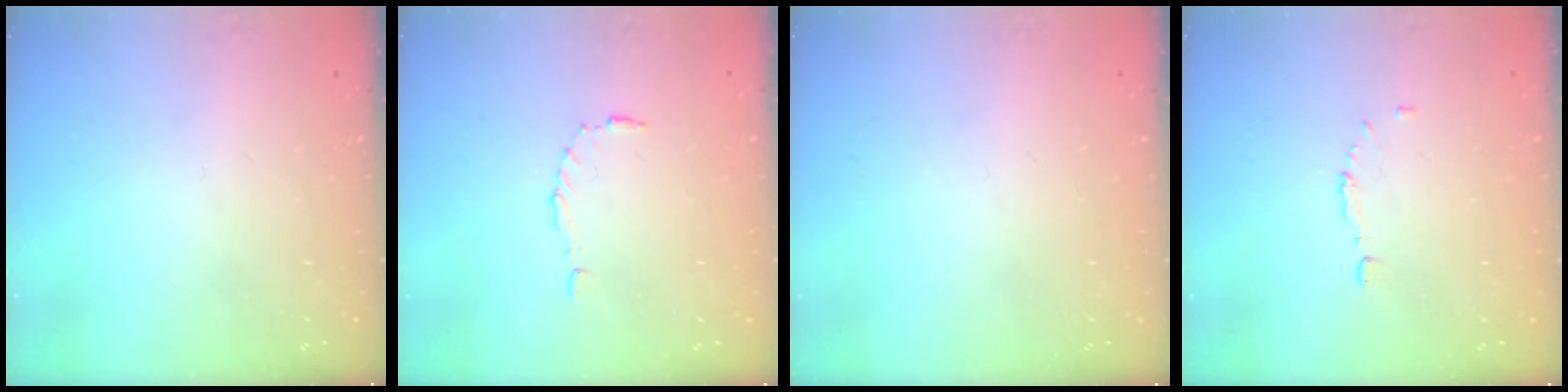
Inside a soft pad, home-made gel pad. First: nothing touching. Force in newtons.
{"total": 3.1, "press": 3.1, "slide": 0.4}
{"total": 0.0}
{"total": 4.5, "press": 4.5, "slide": 0.5}